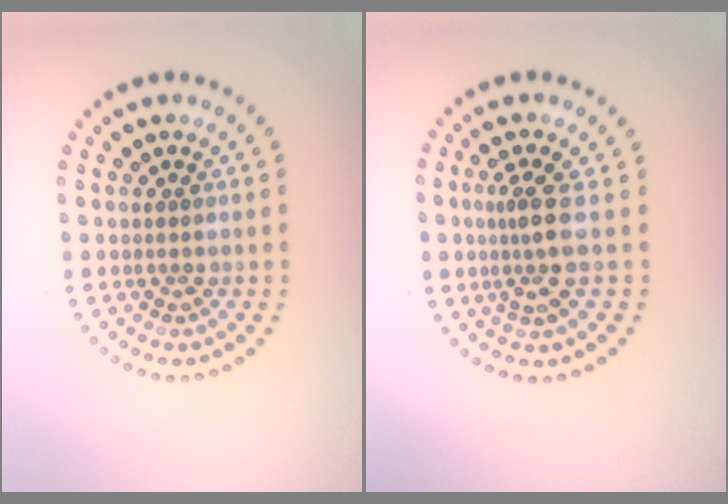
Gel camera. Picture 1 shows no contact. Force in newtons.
{"total": 2.8, "press": 2.0, "slide": 1.9}